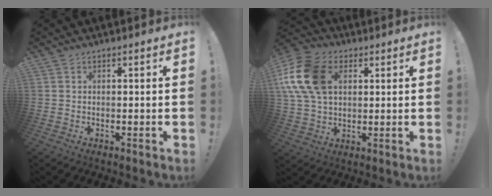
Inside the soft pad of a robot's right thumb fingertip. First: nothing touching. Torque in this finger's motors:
{"motor_torque": [1.66, 2.16, 0.46, 0.40, 0.33]}